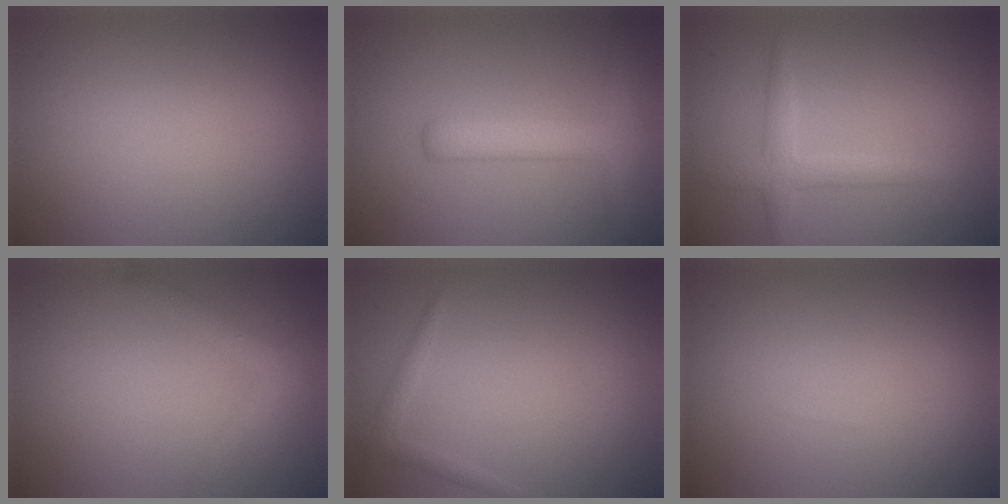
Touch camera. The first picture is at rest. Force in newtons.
{"total": 4.2, "press": 4.2, "slide": 0.1}
{"total": 2.3, "press": 2.3, "slide": 0.1}
{"total": 2.2, "press": 2.2, "slide": 0.0}
{"total": 1.1, "press": 1.1, "slide": 0.0}
{"total": 0.0}